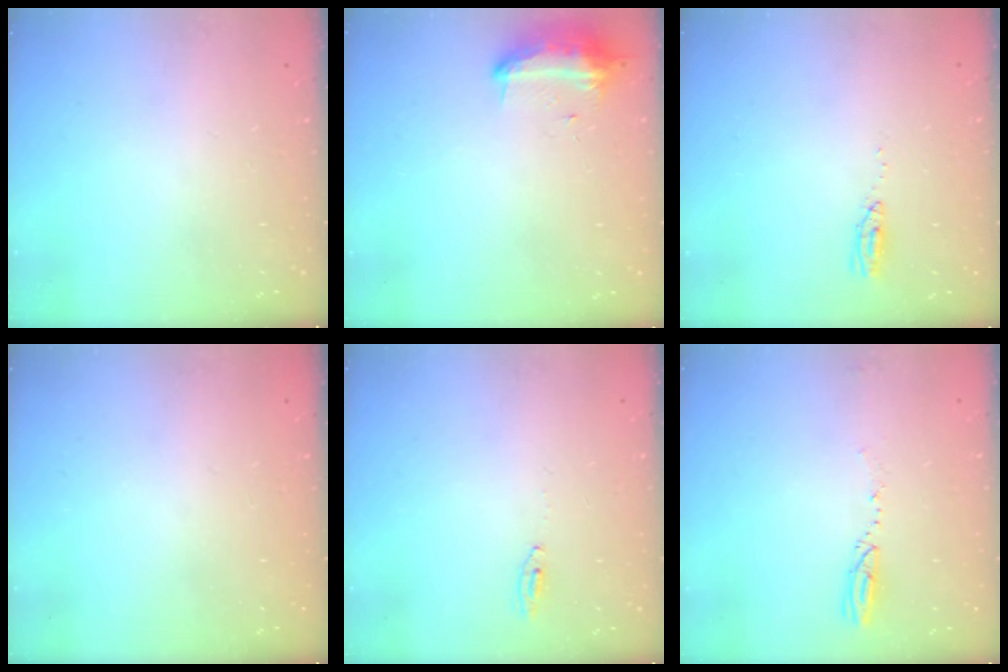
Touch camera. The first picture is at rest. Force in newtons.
{"total": 9.5, "press": 9.4, "slide": 0.8}
{"total": 3.6, "press": 3.4, "slide": 1.2}
{"total": 0.0}
{"total": 2.9, "press": 2.8, "slide": 0.2}
{"total": 3.1, "press": 3.0, "slide": 0.7}